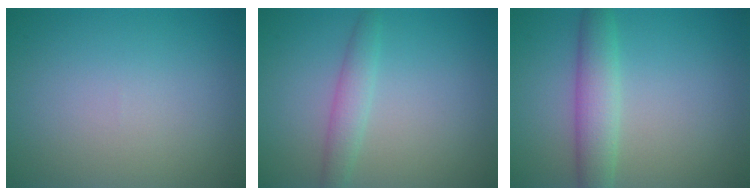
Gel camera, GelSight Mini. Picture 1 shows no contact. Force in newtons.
{"total": 2.1, "press": 2.1, "slide": 0.1}
{"total": 3.6, "press": 3.6, "slide": 0.2}